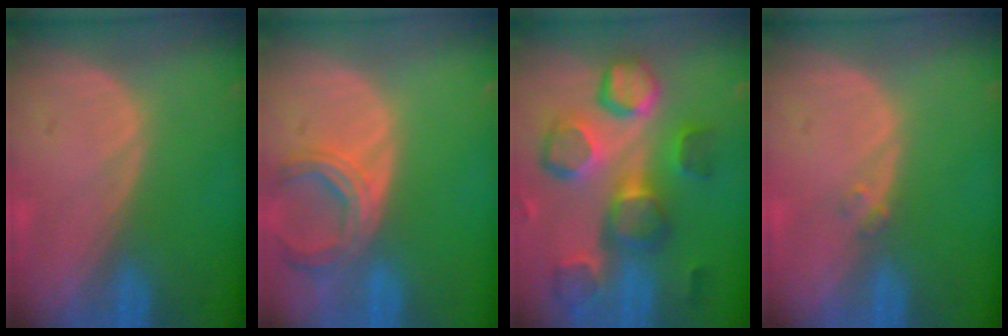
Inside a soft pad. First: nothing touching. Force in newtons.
{"total": 6.0, "press": 5.6, "slide": 2.3}
{"total": 11.0, "press": 10.6, "slide": 3.0}
{"total": 1.2, "press": 1.1, "slide": 0.6}